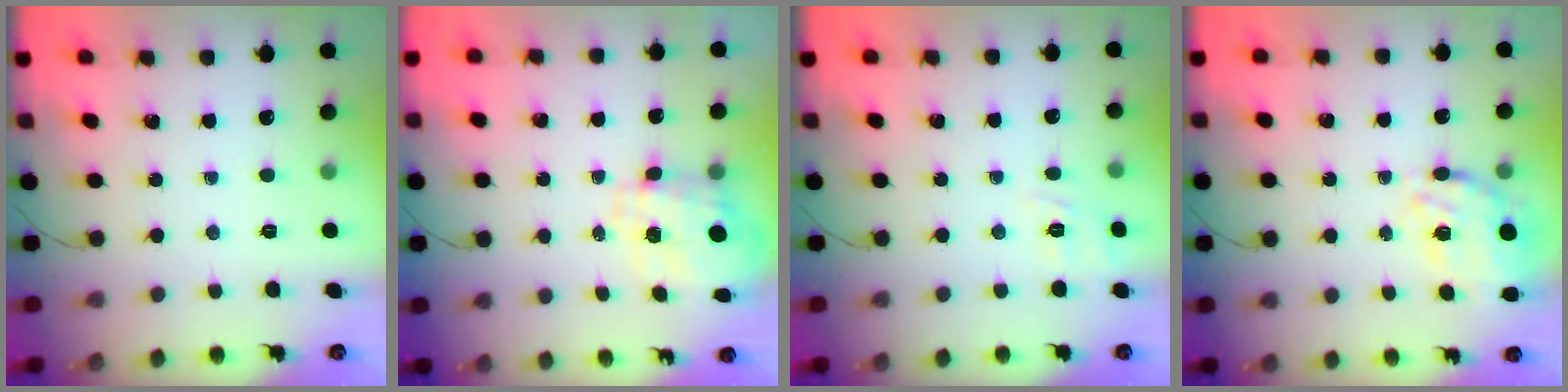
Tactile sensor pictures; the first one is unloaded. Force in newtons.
{"total": 3.3, "press": 3.2, "slide": 1.1}
{"total": 2.2, "press": 0.7, "slide": 2.1}
{"total": 11.1, "press": 10.5, "slide": 3.6}